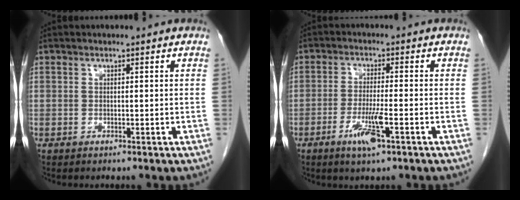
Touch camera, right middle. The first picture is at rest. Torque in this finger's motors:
{"motor_torque": [0.15, -0.08, 0.08, 0.04]}